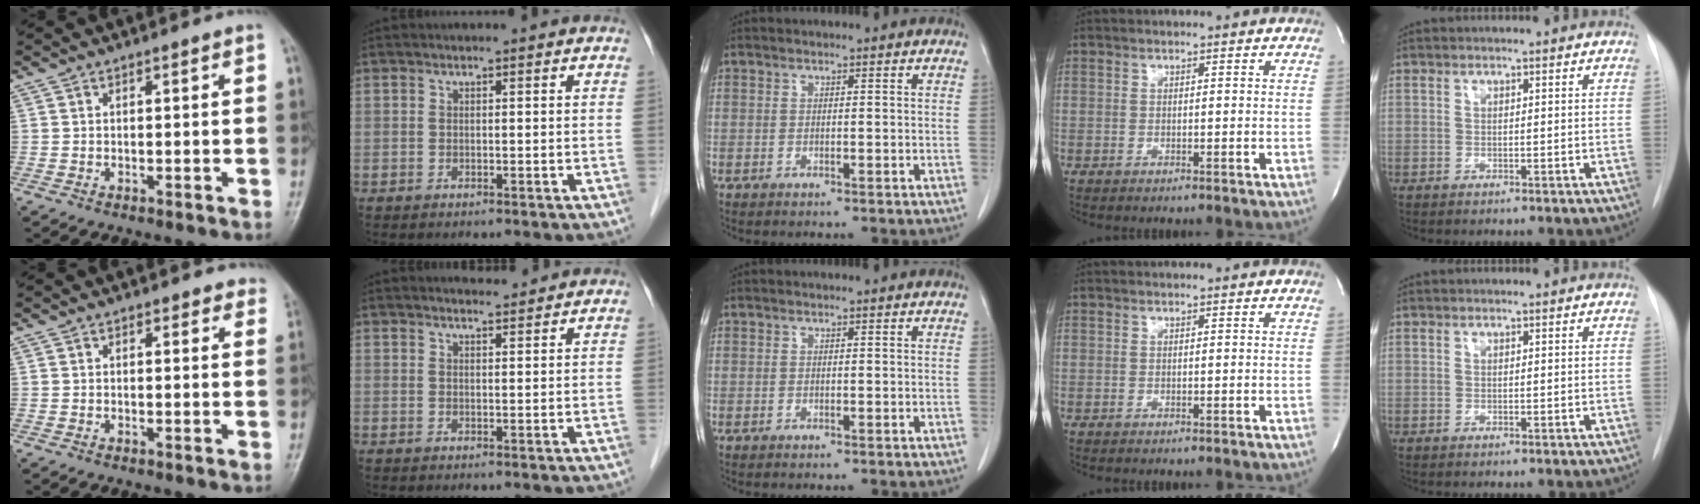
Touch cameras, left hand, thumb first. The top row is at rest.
{"thumb": {"total": 2.5, "force": [2.1, 1.3, 0.6], "torque": [0.021, -0.006, 0.010]}, "index": {"total": 2.6, "force": [2.5, 0.2, 0.4], "torque": [-0.011, 0.004, 0.041]}}